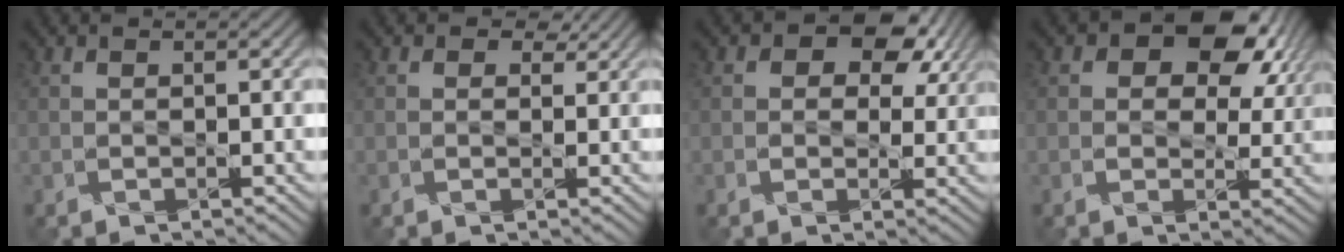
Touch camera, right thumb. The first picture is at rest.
{"total": 1.5, "force": [0.9, 1.1, 0.4], "torque": [-0.005, -0.007, 0.011]}
{"total": 7.4, "force": [3.4, 5.0, 4.2], "torque": [-0.049, -0.005, 0.047]}
{"total": 10.6, "force": [4.7, 6.9, 6.5], "torque": [-0.084, -0.003, 0.075]}